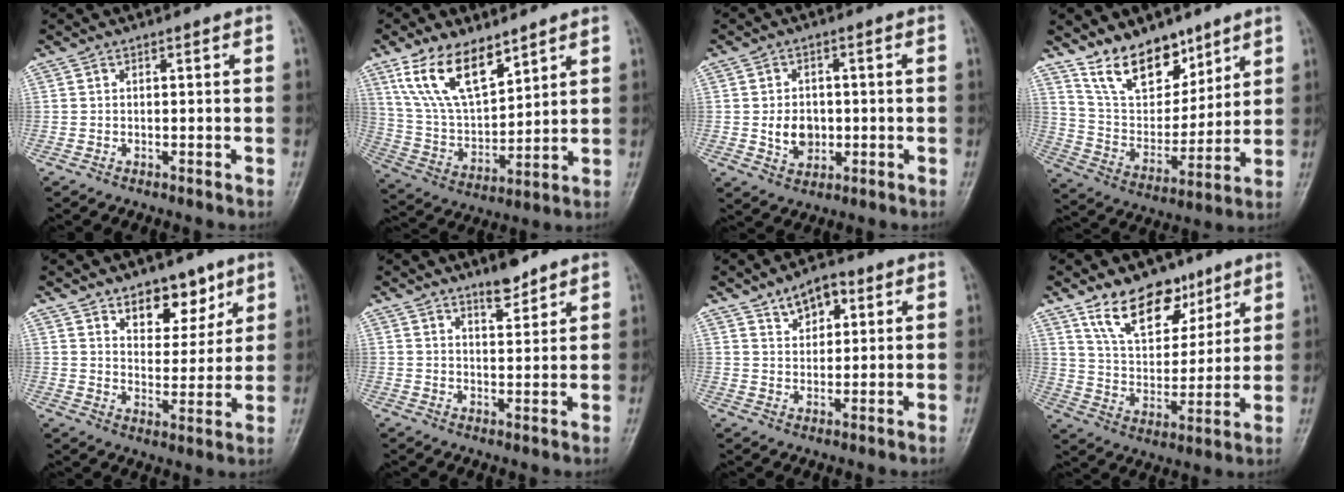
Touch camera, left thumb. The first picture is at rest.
{"total": 14.3, "force": [9.1, 6.5, 9.0], "torque": [-0.143, -0.041, 0.188]}
{"total": 5.9, "force": [-0.6, 4.6, 3.6], "torque": [-0.037, 0.001, -0.005]}
{"total": 14.2, "force": [10.3, 7.5, 6.4], "torque": [-0.066, -0.069, 0.198]}
{"total": 9.3, "force": [6.0, 5.3, 4.8], "torque": [-0.032, -0.038, 0.096]}
{"total": 4.8, "force": [3.8, 1.3, 2.5], "torque": [-0.027, -0.031, 0.062]}
{"total": 6.5, "force": [3.6, 3.9, 3.7], "torque": [-0.030, -0.017, 0.055]}
{"total": 13.8, "force": [9.1, 7.9, 6.8], "torque": [-0.072, -0.059, 0.164]}